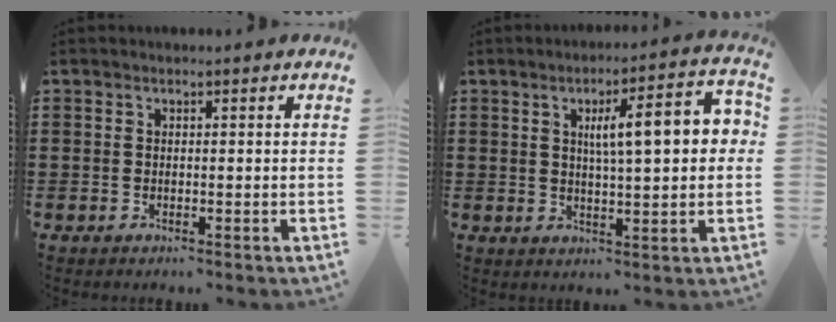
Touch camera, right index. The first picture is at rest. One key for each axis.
{"total": 9.6, "fx": 2.1, "fy": 2.1, "fz": 9.1, "tx": -0.158, "ty": 0.004, "tz": 0.028}